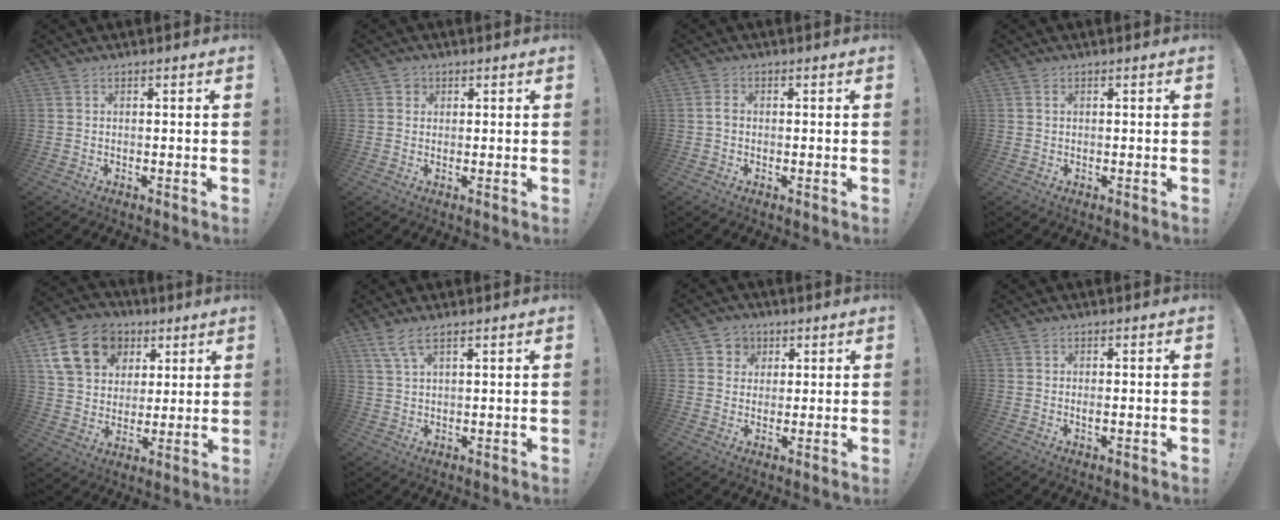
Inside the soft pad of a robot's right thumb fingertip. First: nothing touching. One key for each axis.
{"total": 2.0, "fx": 0.8, "fy": 1.8, "fz": 0.4, "tx": -0.006, "ty": 0.000, "tz": 0.013}
{"total": 1.7, "fx": -0.2, "fy": 1.2, "fz": 1.2, "tx": -0.022, "ty": 0.006, "tz": -0.004}
{"total": 0.6, "fx": 0.1, "fy": 0.4, "fz": 0.4, "tx": -0.007, "ty": 0.003, "tz": 0.002}
{"total": 17.9, "fx": 7.6, "fy": 13.8, "fz": 8.5, "tx": -0.126, "ty": -0.023, "tz": 0.158}
{"total": 5.3, "fx": 3.5, "fy": 1.5, "fz": 3.8, "tx": -0.079, "ty": -0.008, "tz": 0.066}
{"total": 5.1, "fx": 1.6, "fy": 4.8, "fz": 0.8, "tx": -0.012, "ty": -0.010, "tz": 0.030}
{"total": 1.0, "fx": -0.2, "fy": 0.0, "fz": 1.0, "tx": -0.018, "ty": -0.001, "tz": -0.004}